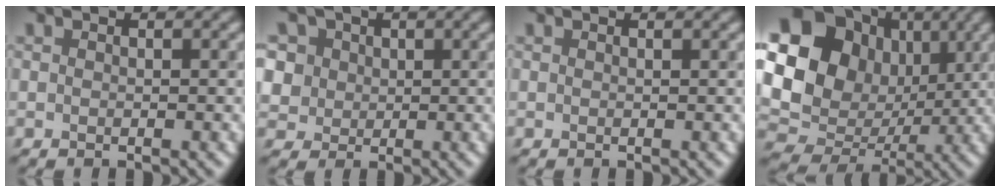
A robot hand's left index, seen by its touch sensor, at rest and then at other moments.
{"total": 6.9, "force": [3.1, 5.6, 2.5], "torque": [-0.049, 0.021, 0.033]}
{"total": 0.0}
{"total": 16.2, "force": [3.6, 13.8, 7.6], "torque": [-0.167, 0.020, 0.057]}